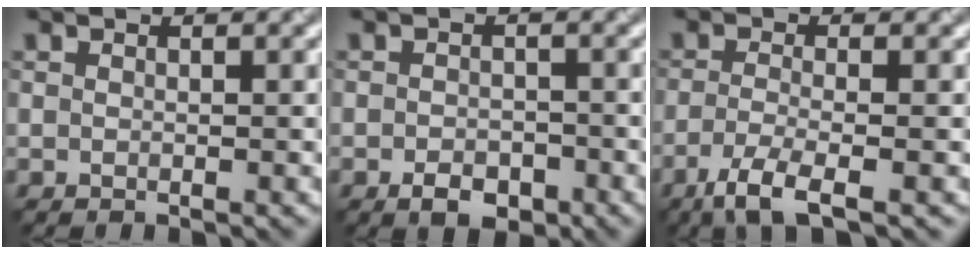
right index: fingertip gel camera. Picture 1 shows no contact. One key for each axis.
{"total": 2.6, "fx": -1.4, "fy": 1.7, "fz": 1.5, "tx": -0.019, "ty": 0.000, "tz": -0.027}
{"total": 3.6, "fx": -1.9, "fy": 0.7, "fz": 2.9, "tx": -0.060, "ty": -0.007, "tz": -0.050}